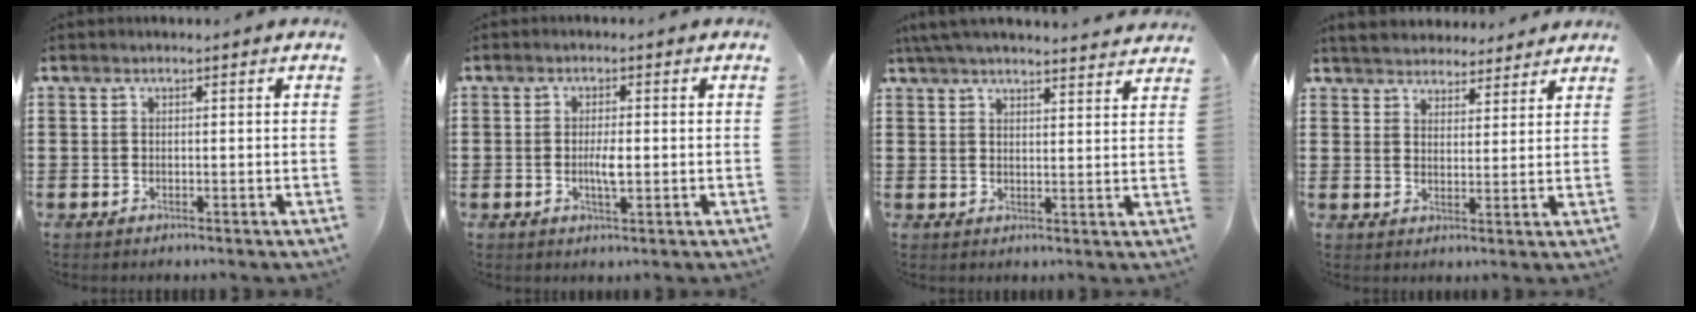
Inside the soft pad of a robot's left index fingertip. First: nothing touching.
{"total": 3.2, "force": [-0.3, 0.8, 3.1], "torque": [-0.056, 0.000, -0.005]}
{"total": 4.5, "force": [4.3, -0.1, 1.3], "torque": [-0.037, -0.016, 0.079]}
{"total": 4.0, "force": [3.9, 0.9, 0.0], "torque": [-0.016, -0.015, 0.072]}